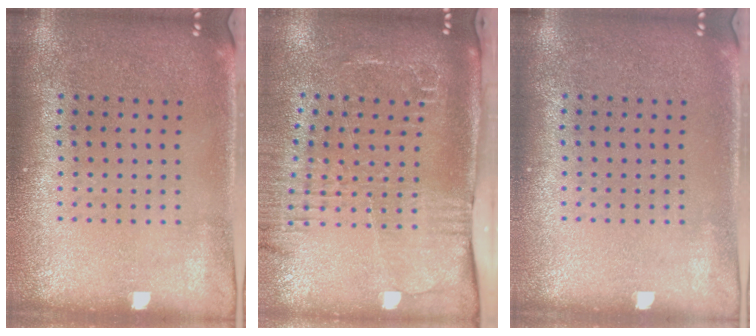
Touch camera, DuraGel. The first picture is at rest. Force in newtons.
{"total": 2.6, "press": 2.0, "slide": 1.7}
{"total": 0.0}